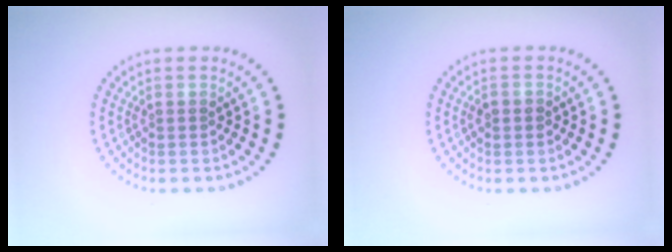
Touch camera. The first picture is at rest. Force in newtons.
{"total": 1.1, "press": 1.1, "slide": 0.3}